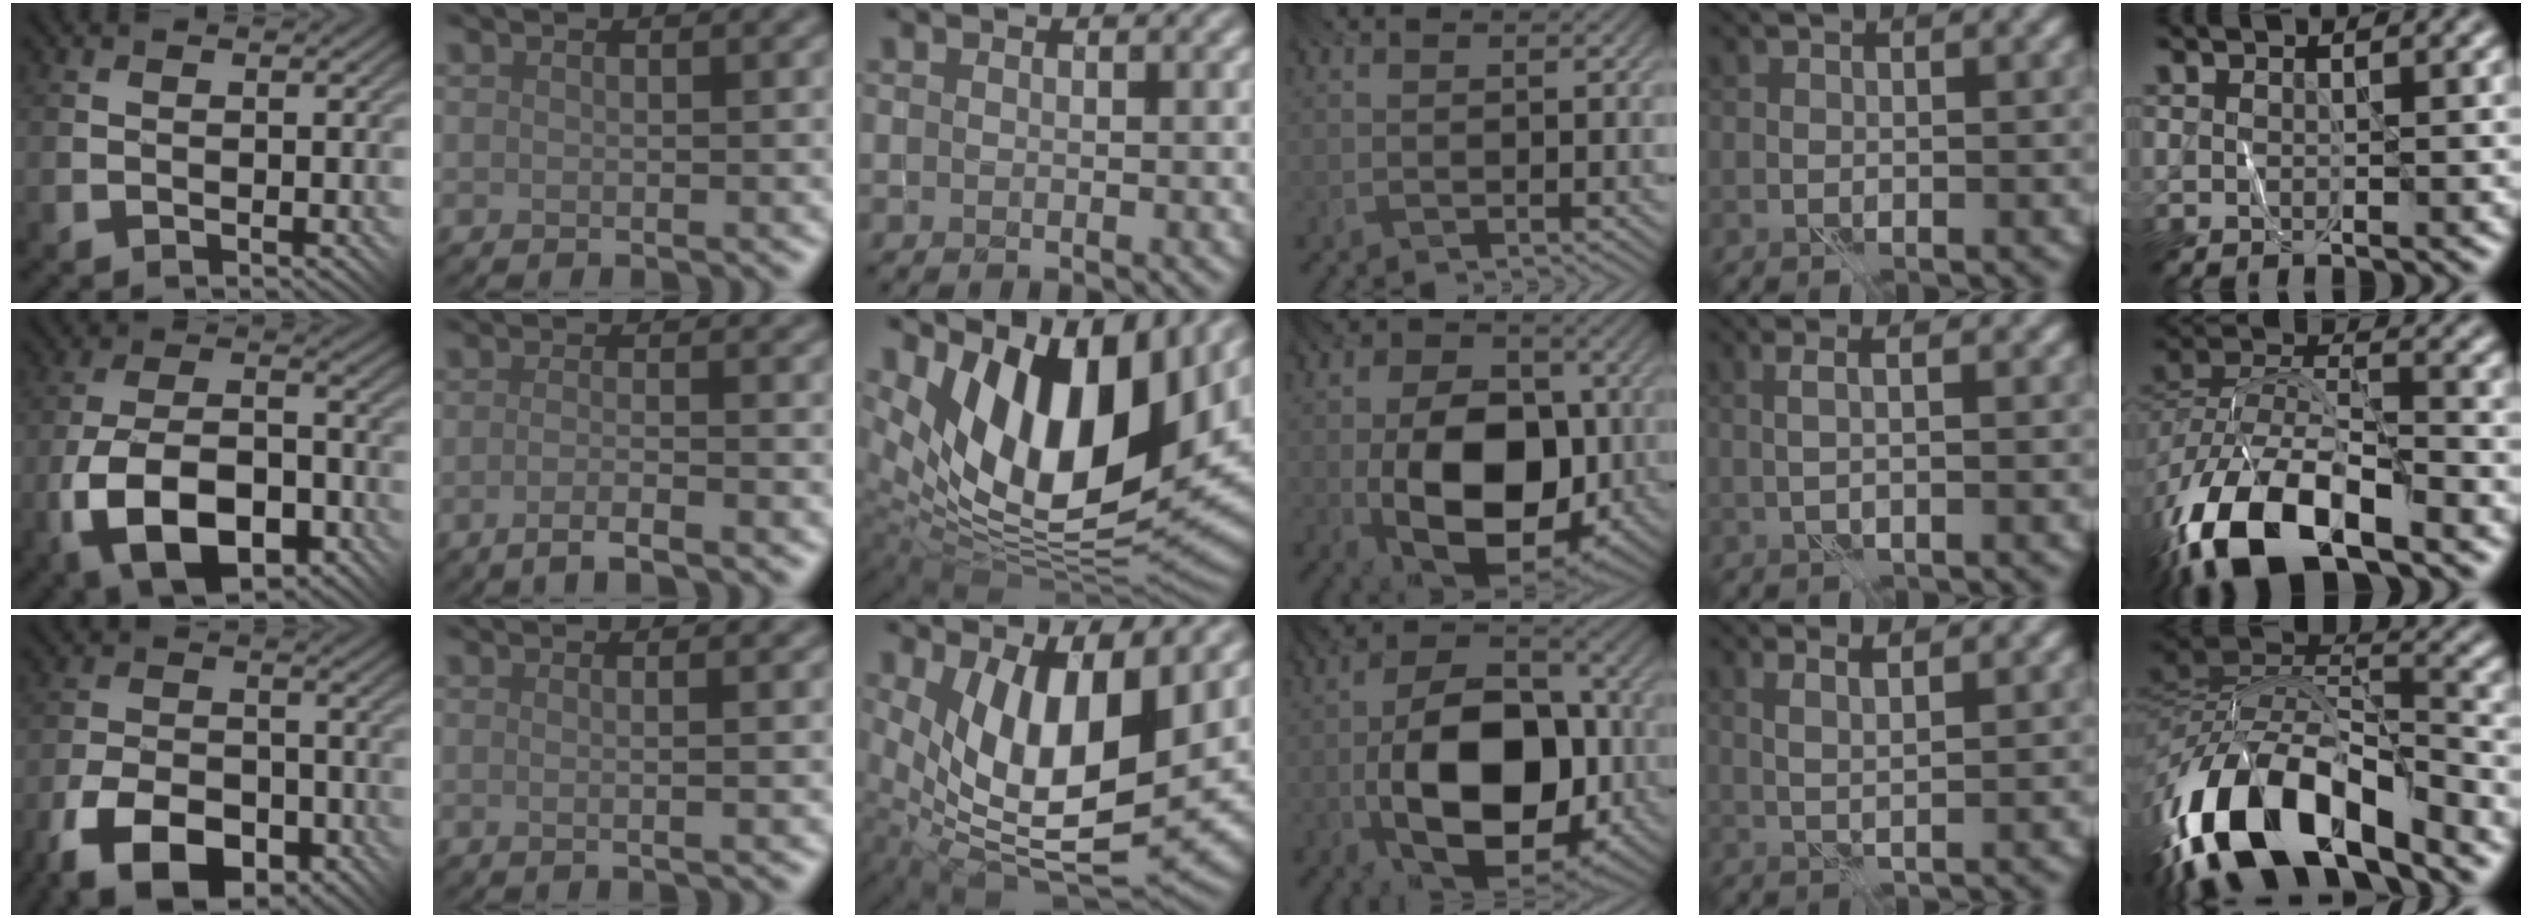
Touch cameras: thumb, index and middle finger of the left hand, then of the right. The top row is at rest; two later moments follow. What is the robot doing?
{"motion": "fold", "object": "shorts"}